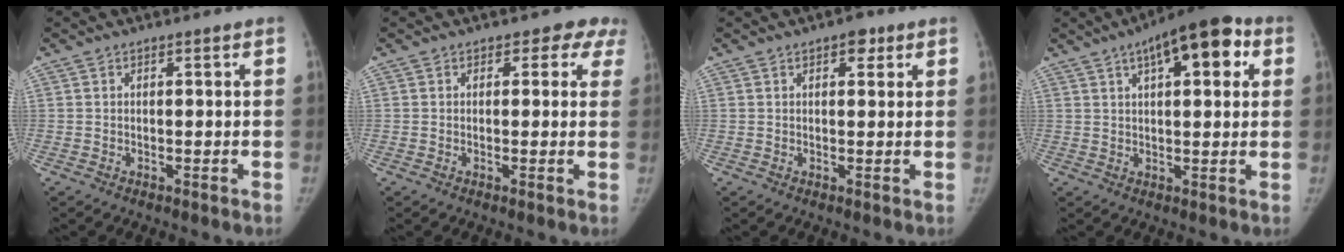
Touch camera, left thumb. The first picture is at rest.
{"total": 3.8, "force": [2.5, 2.7, 1.0], "torque": [0.027, -0.008, 0.007]}
{"total": 2.8, "force": [1.5, 1.5, 1.8], "torque": [-0.011, -0.003, 0.017]}
{"total": 13.5, "force": [5.7, 5.4, 10.9], "torque": [-0.125, 0.011, 0.075]}